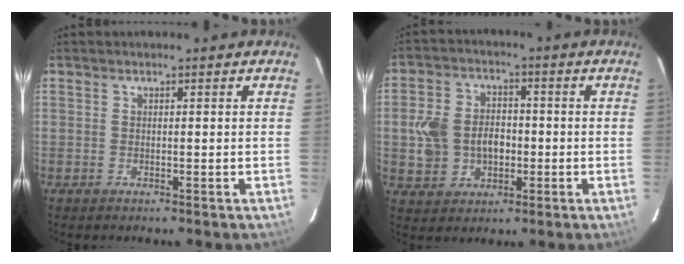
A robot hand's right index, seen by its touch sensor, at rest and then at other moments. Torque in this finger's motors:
{"motor_torque": [0.16, 0.05, 0.42, 0.09]}